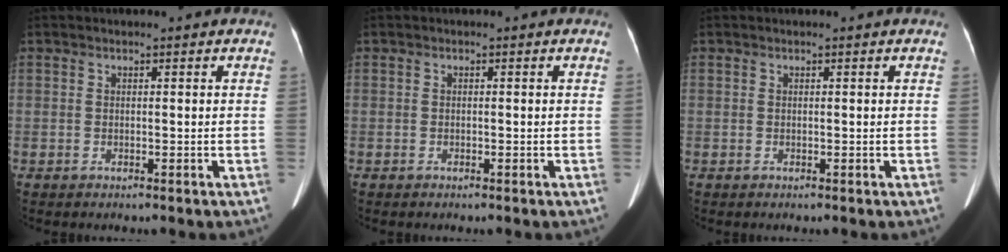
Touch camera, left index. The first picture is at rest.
{"total": 0.0}
{"total": 0.0}